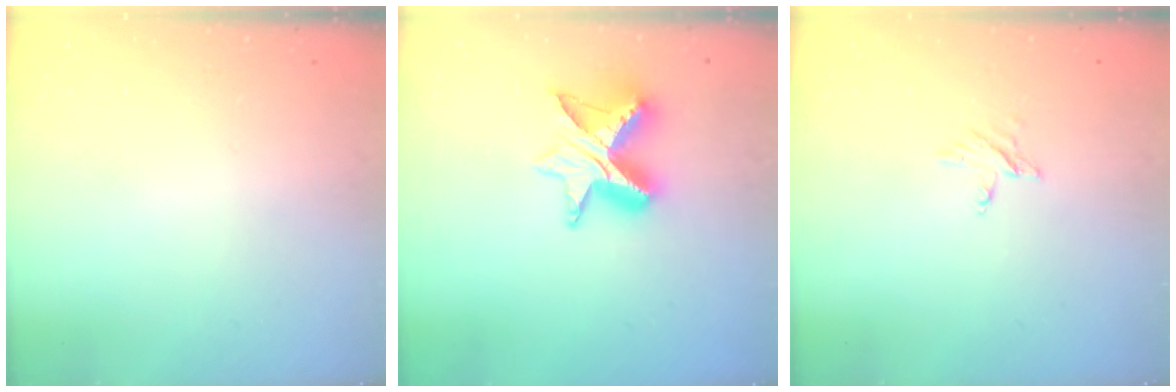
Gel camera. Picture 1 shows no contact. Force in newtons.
{"total": 10.8, "press": 10.8, "slide": 0.7}
{"total": 2.4, "press": 2.4, "slide": 0.2}